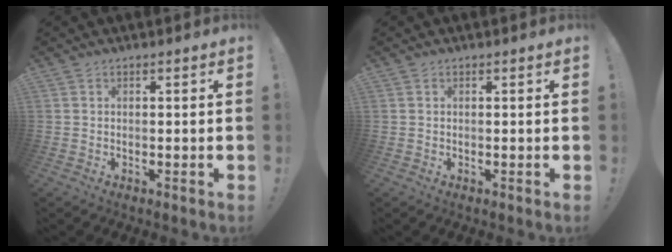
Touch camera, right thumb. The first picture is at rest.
{"total": 0.0}